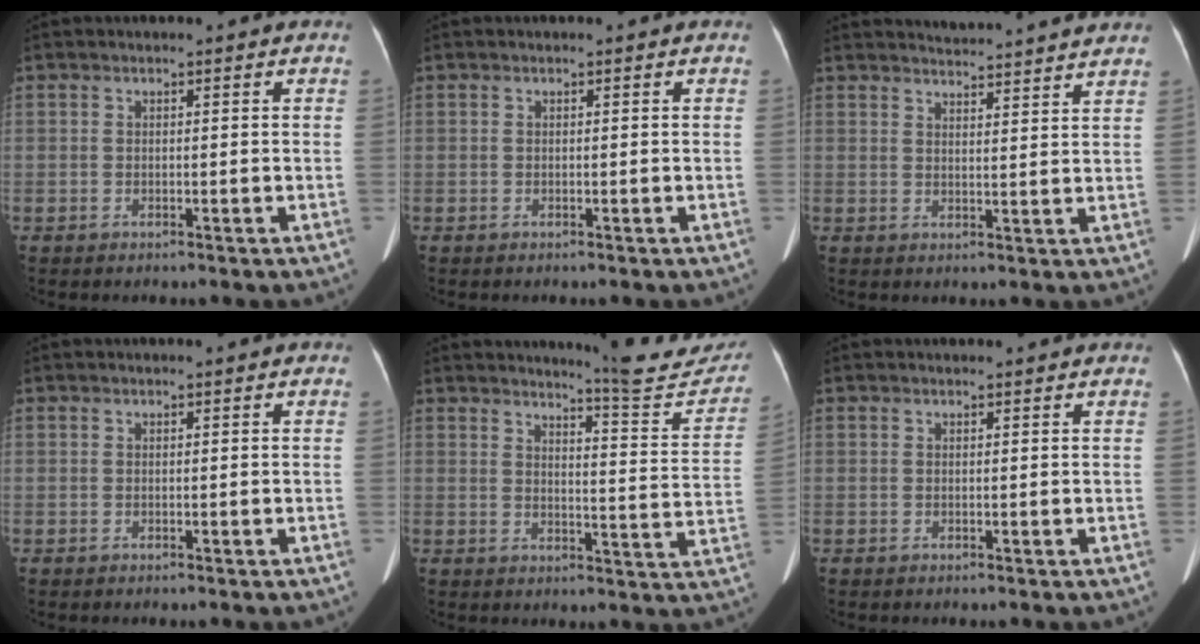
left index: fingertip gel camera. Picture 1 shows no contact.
{"total": 0.0}
{"total": 12.1, "force": [11.6, 0.1, 3.5], "torque": [-0.053, 0.009, 0.143]}
{"total": 0.5, "force": [0.5, 0.0, 0.3], "torque": [-0.002, 0.005, 0.008]}
{"total": 12.8, "force": [12.3, 0.9, 3.4], "torque": [-0.026, -0.055, 0.137]}
{"total": 2.1, "force": [2.0, 0.1, 0.5], "torque": [-0.009, 0.012, 0.025]}